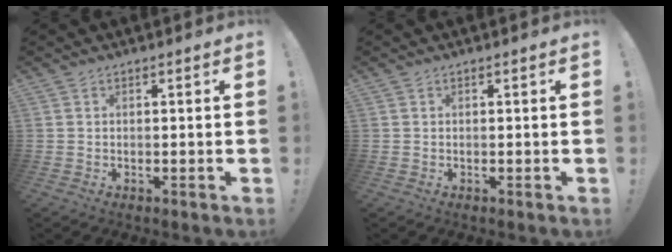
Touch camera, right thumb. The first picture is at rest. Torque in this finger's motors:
{"motor_torque": [0.00, 0.00, 0.01, 0.00, 0.00]}